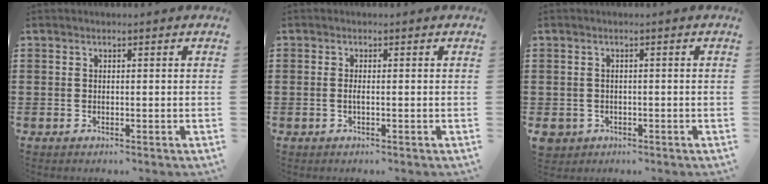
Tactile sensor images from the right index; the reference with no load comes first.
{"total": 1.1, "force": [-0.3, 0.1, 1.0], "torque": [-0.020, -0.001, -0.005]}
{"total": 1.7, "force": [-1.1, 1.3, 0.1], "torque": [-0.015, -0.003, -0.028]}